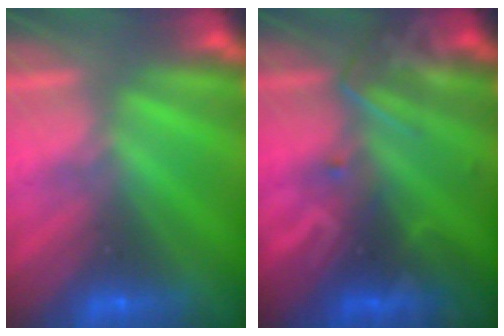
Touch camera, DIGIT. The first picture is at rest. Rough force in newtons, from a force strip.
{"total": 2.7}